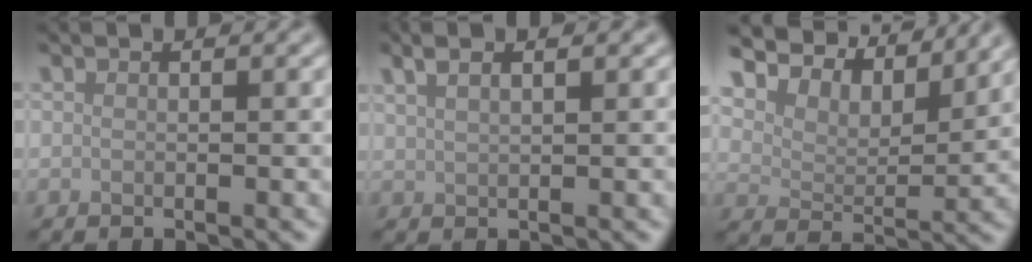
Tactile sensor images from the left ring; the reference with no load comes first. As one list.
[{"total": 3.2, "force": [2.1, 1.1, 2.2], "torque": [-0.029, 0.005, 0.029]}, {"total": 8.2, "force": [6.9, 2.9, 3.5], "torque": [-0.069, 0.006, 0.097]}]